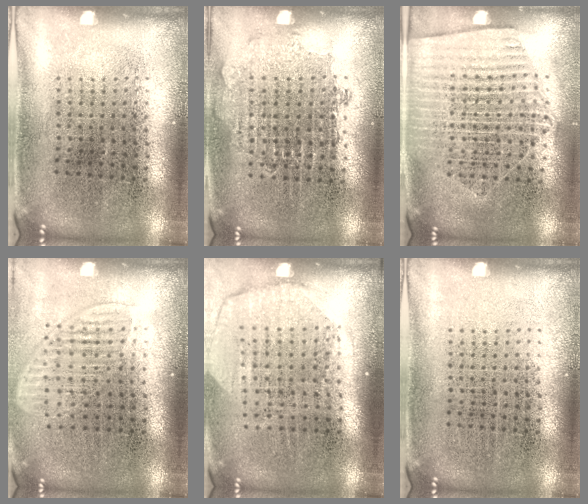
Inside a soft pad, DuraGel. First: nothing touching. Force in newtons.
{"total": 0.8, "press": 0.8, "slide": 0.1}
{"total": 1.6, "press": 1.5, "slide": 0.6}
{"total": 1.6, "press": 1.4, "slide": 0.8}
{"total": 1.9, "press": 1.6, "slide": 1.0}
{"total": 0.0}